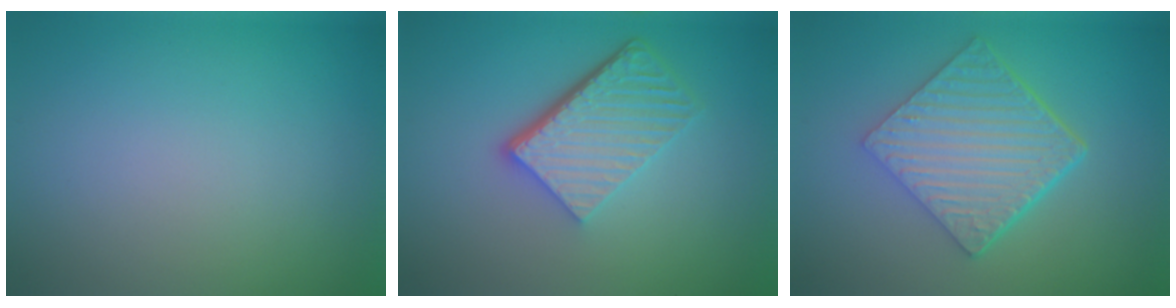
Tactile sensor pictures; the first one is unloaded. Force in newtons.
{"total": 6.0, "press": 4.1, "slide": 4.4}
{"total": 6.4, "press": 4.6, "slide": 4.4}